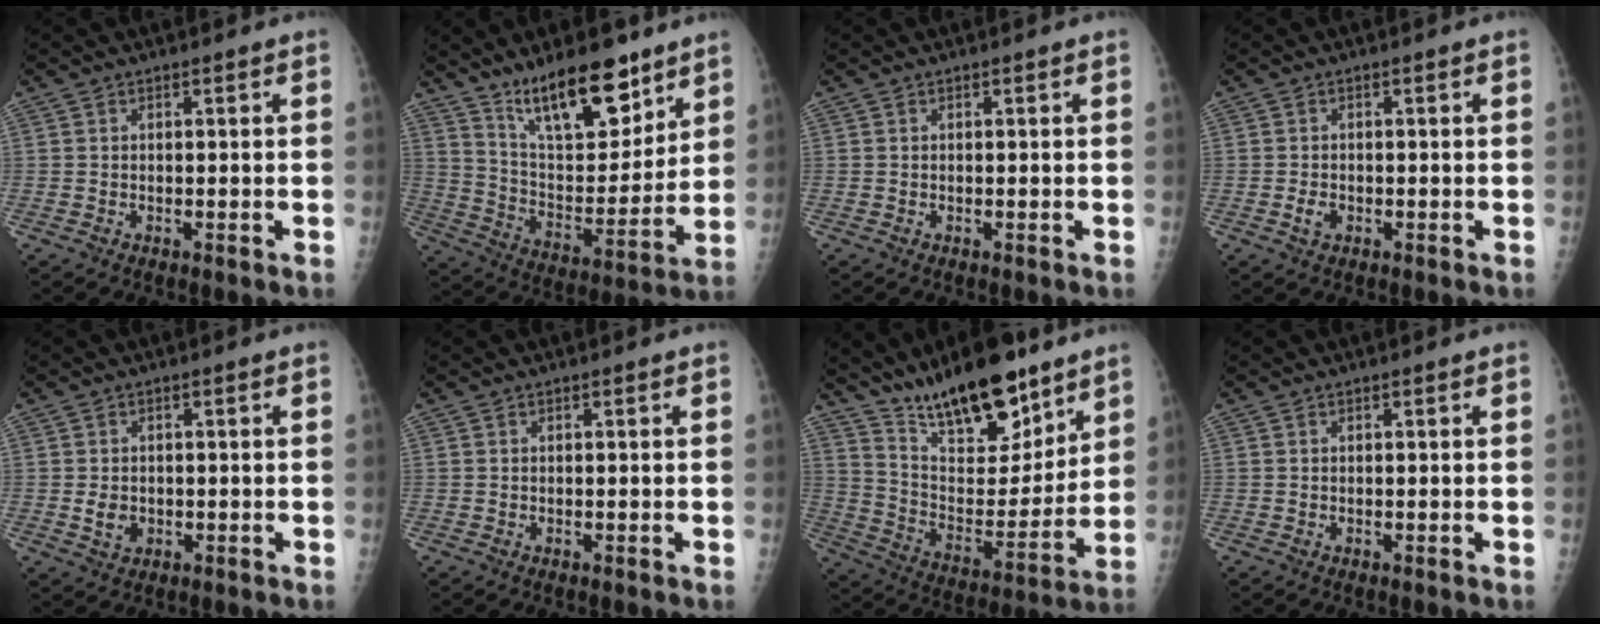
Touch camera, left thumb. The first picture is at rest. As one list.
[{"total": 18.7, "force": [12.8, 7.0, 11.7], "torque": [-0.143, -0.082, 0.224]}, {"total": 0.0}, {"total": 2.0, "force": [-0.7, 1.5, 1.2], "torque": [-0.019, 0.002, -0.011]}, {"total": 3.0, "force": [-0.4, 2.4, 1.8], "torque": [-0.024, 0.000, -0.001]}, {"total": 0.0}, {"total": 21.4, "force": [15.8, 7.6, 12.3], "torque": [-0.155, -0.088, 0.270]}, {"total": 0.0}]